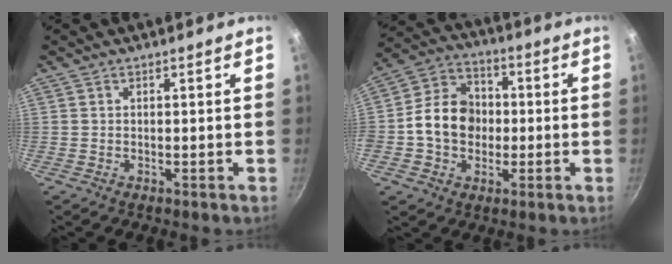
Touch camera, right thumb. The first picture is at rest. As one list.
[{"total": 12.4, "force": [-0.7, 10.1, 7.1], "torque": [-0.091, 0.023, -0.028]}]